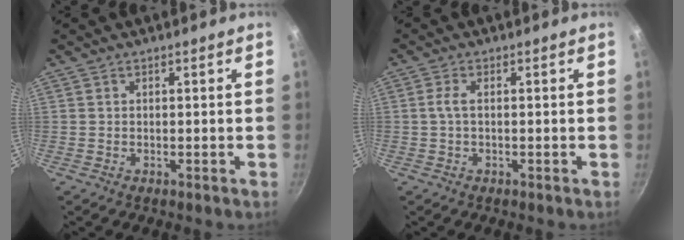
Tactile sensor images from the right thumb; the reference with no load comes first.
{"total": 2.3, "force": [0.0, 0.9, 2.1], "torque": [-0.054, 0.007, -0.002]}